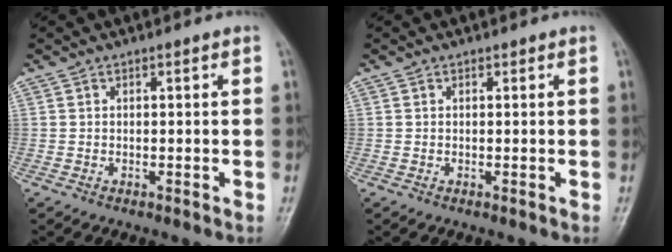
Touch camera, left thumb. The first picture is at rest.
{"total": 0.0}